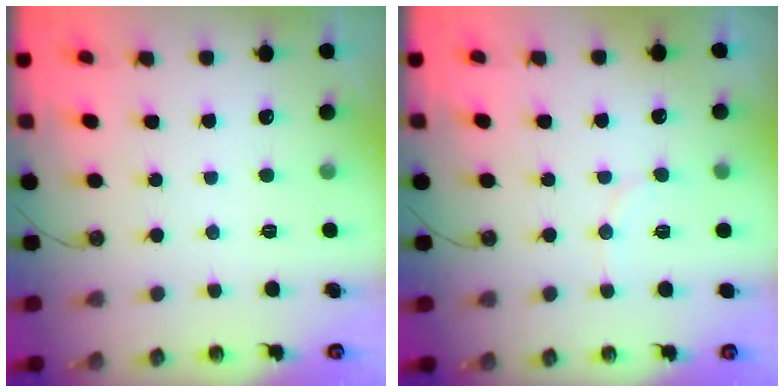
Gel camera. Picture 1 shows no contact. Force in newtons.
{"total": 7.1, "press": 7.0, "slide": 1.2}